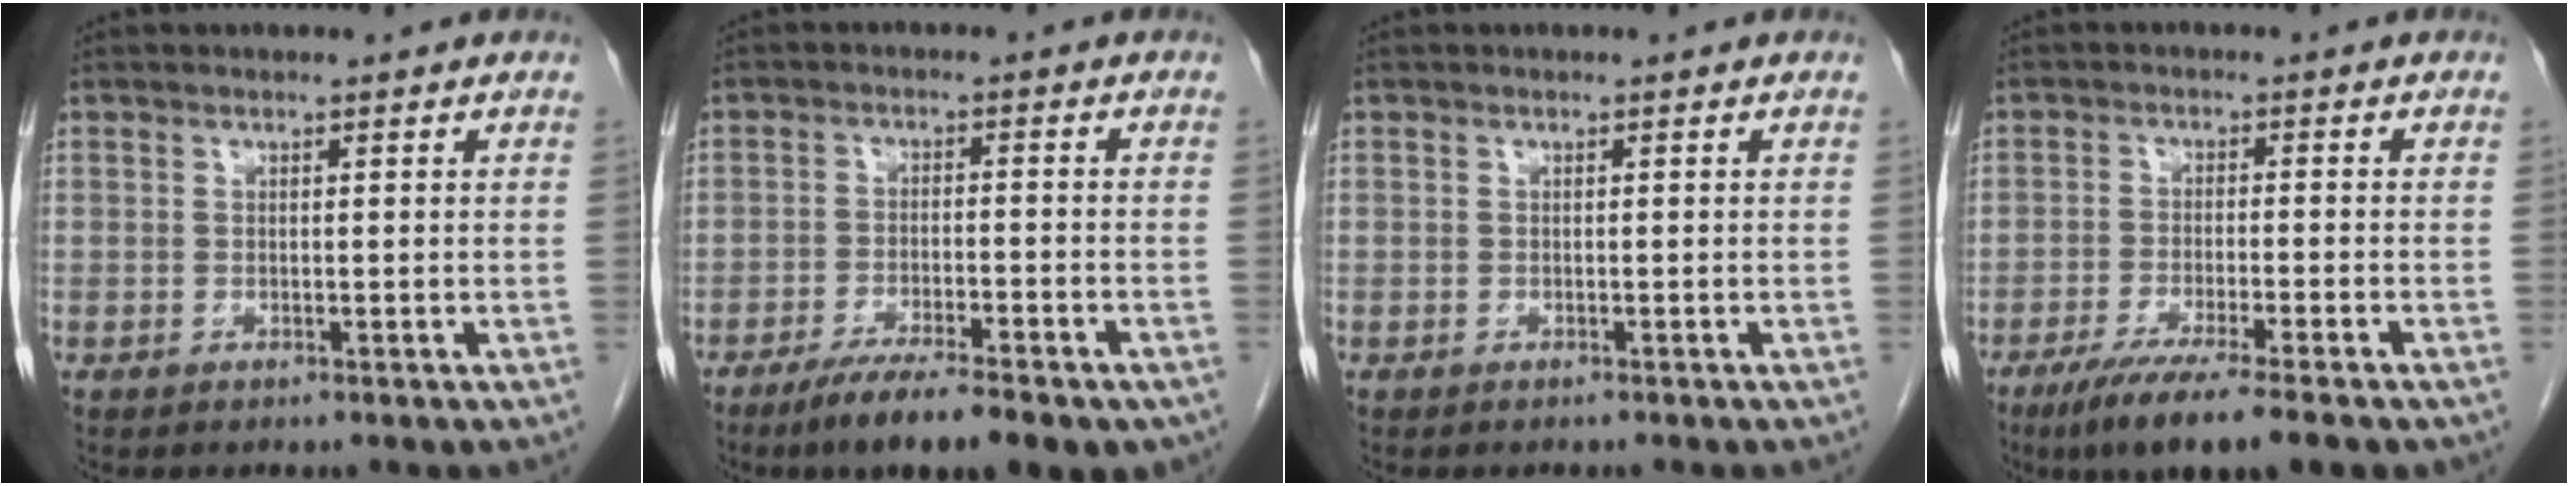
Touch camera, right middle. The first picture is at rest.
{"total": 12.9, "force": [-9.2, 2.8, 8.6], "torque": [-0.108, -0.013, -0.136]}
{"total": 0.6, "force": [-0.6, 0.1, 0.0], "torque": [-0.006, -0.001, -0.012]}
{"total": 9.9, "force": [-7.2, 0.5, 6.8], "torque": [-0.107, -0.024, -0.113]}